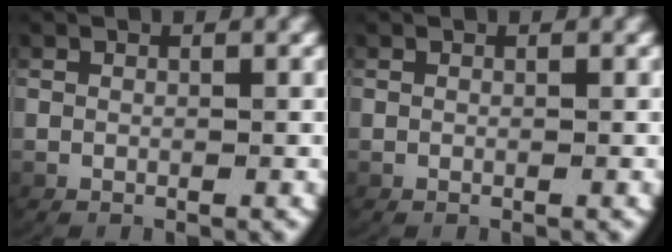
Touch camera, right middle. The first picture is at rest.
{"total": 0.0}